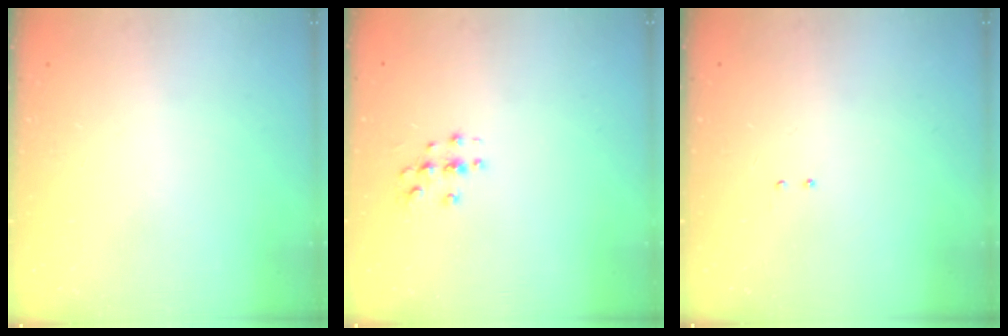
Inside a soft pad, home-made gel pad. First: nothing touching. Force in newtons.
{"total": 2.8, "press": 2.8, "slide": 0.3}
{"total": 2.1, "press": 2.0, "slide": 0.6}